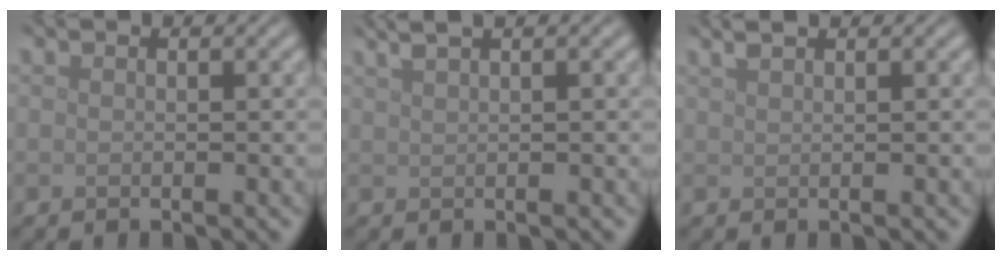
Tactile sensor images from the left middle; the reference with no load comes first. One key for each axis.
{"total": 3.6, "fx": 2.4, "fy": 1.3, "fz": 2.3, "tx": -0.021, "ty": 0.021, "tz": 0.018}
{"total": 1.8, "fx": 1.3, "fy": 0.6, "fz": 1.1, "tx": -0.011, "ty": 0.006, "tz": 0.013}